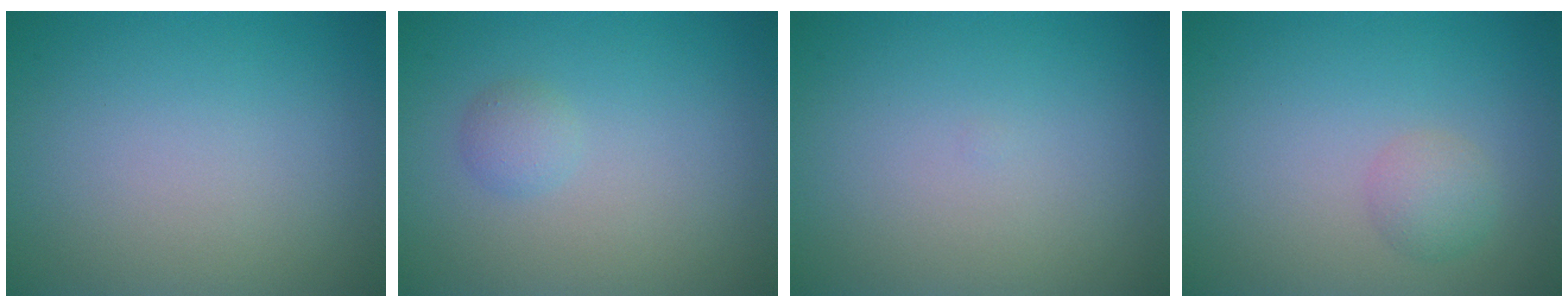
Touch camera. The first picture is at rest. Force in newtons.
{"total": 1.1, "press": 1.1, "slide": 0.0}
{"total": 0.0}
{"total": 1.7, "press": 1.7, "slide": 0.1}